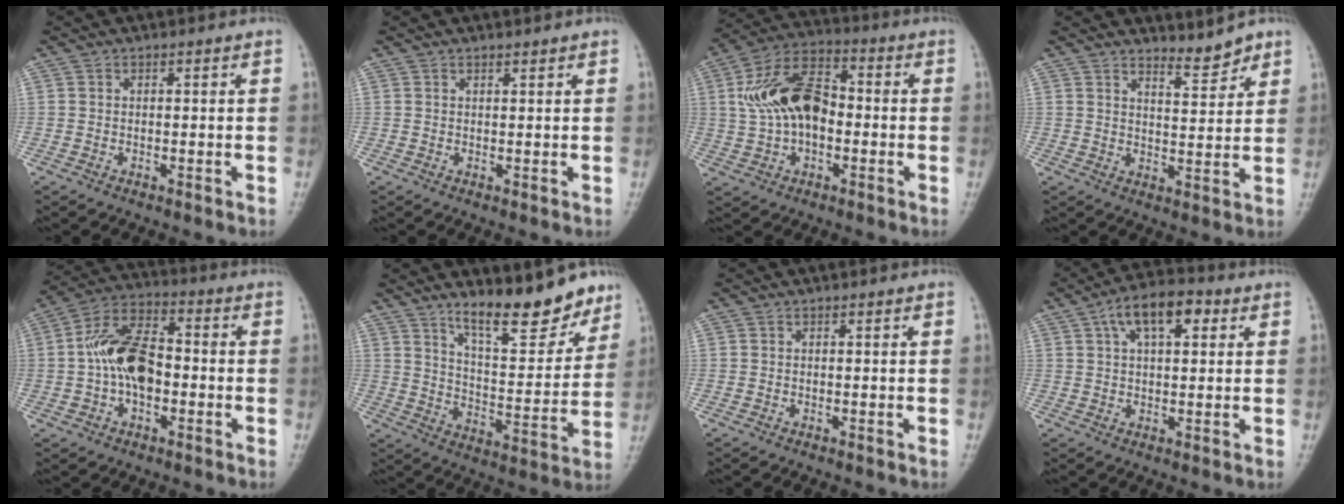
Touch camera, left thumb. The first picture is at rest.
{"total": 0.7, "force": [0.6, 0.1, 0.3], "torque": [-0.006, -0.004, 0.011]}
{"total": 14.1, "force": [0.0, 8.8, 11.1], "torque": [-0.193, 0.031, -0.009]}
{"total": 4.2, "force": [3.9, 1.1, 1.2], "torque": [-0.006, -0.039, 0.065]}
{"total": 12.6, "force": [-1.1, 7.6, 10.0], "torque": [-0.169, 0.036, -0.030]}
{"total": 14.5, "force": [11.0, 4.5, 8.3], "torque": [-0.085, -0.080, 0.177]}
{"total": 0.0}
{"total": 9.8, "force": [3.8, 4.7, 7.7], "torque": [-0.118, 0.015, 0.055]}